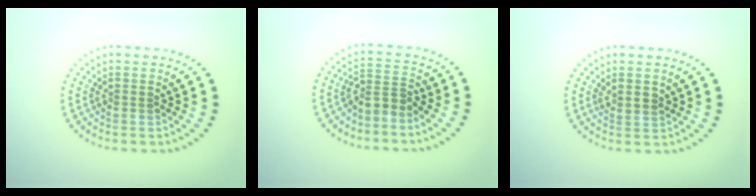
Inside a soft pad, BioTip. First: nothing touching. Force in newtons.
{"total": 2.5, "press": 1.8, "slide": 1.7}
{"total": 1.1, "press": 0.9, "slide": 0.6}